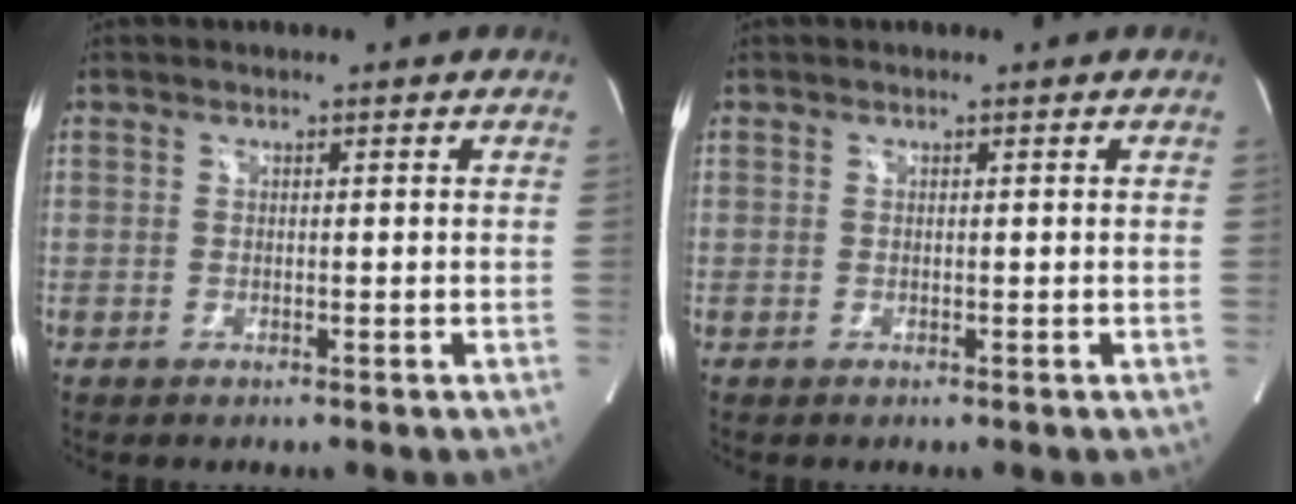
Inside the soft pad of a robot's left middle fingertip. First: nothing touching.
{"total": 0.0}